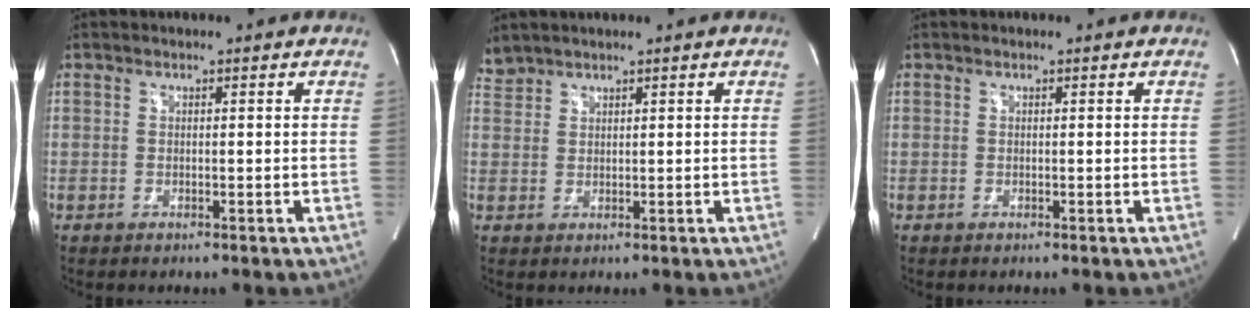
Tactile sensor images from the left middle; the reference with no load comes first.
{"total": 2.2, "force": [2.2, 0.2, -0.1], "torque": [-0.008, 0.016, 0.052]}
{"total": 0.0}